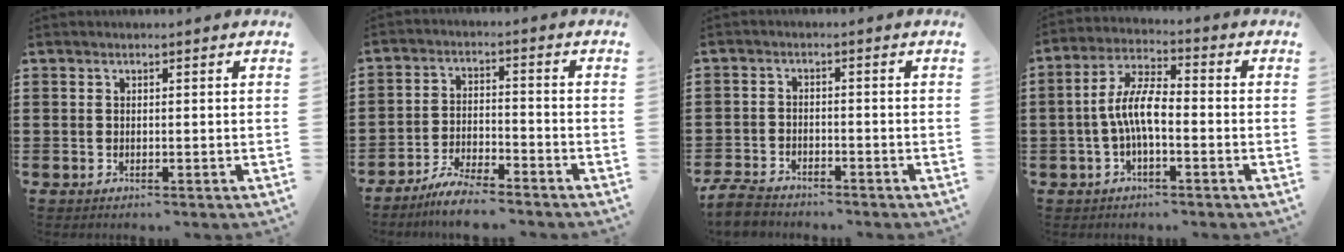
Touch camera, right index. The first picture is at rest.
{"total": 5.2, "force": [-5.0, 0.2, 1.6], "torque": [-0.042, -0.001, -0.098]}
{"total": 3.9, "force": [-3.7, 0.8, 1.1], "torque": [-0.042, -0.006, -0.079]}
{"total": 7.5, "force": [-1.4, 2.3, 7.0], "torque": [-0.156, -0.007, -0.032]}